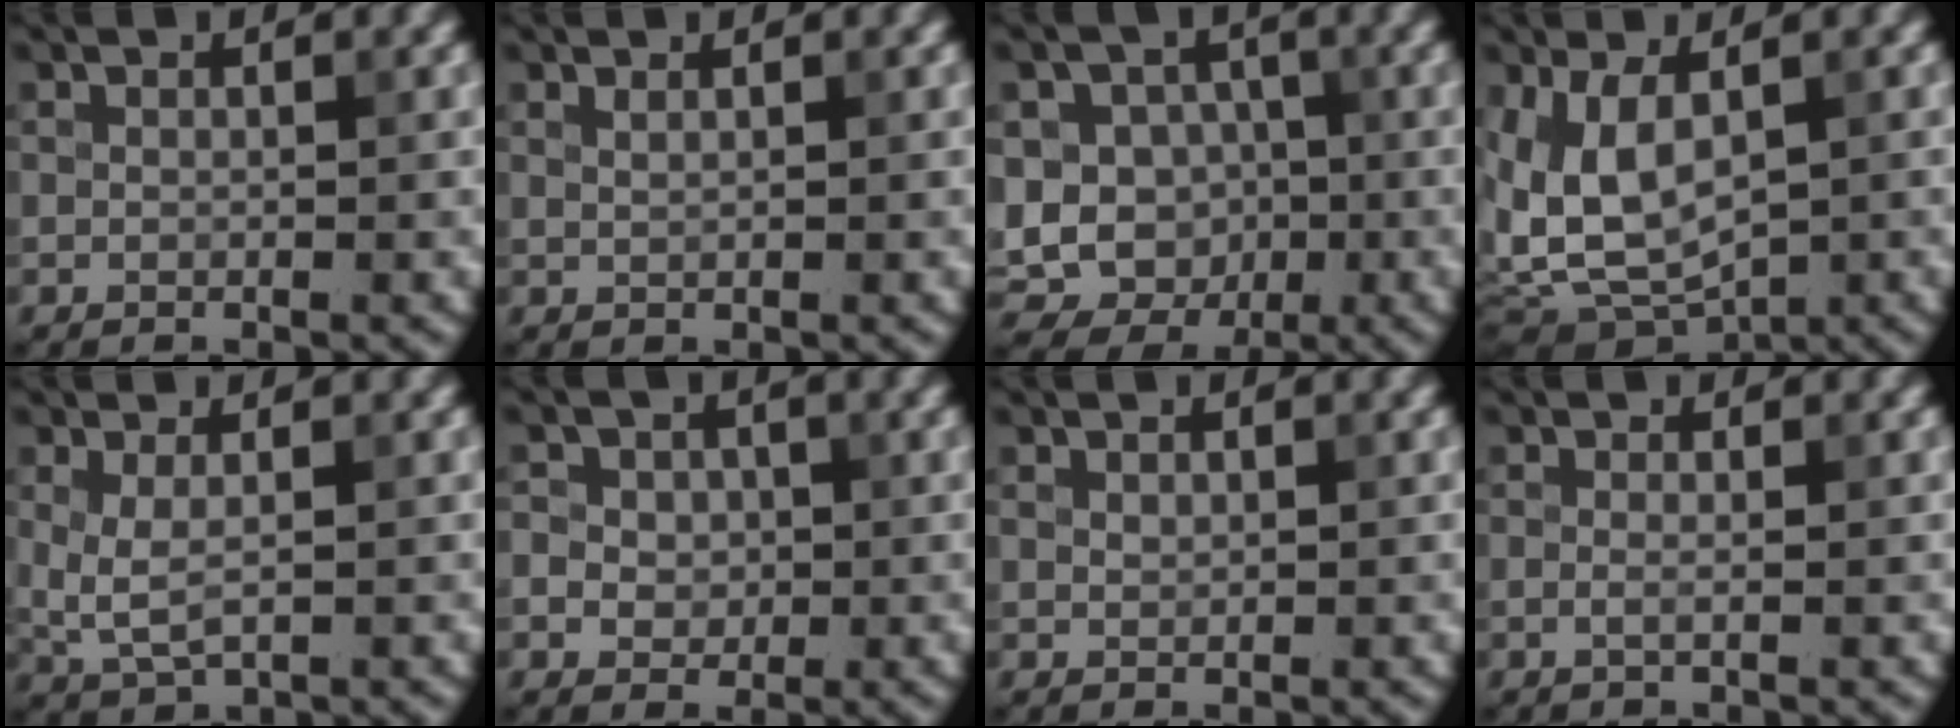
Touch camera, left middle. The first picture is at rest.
{"total": 0.7, "force": [0.5, 0.2, 0.4], "torque": [-0.003, -0.001, 0.008]}
{"total": 12.0, "force": [-1.4, 11.1, 4.5], "torque": [-0.103, 0.017, -0.044]}
{"total": 6.6, "force": [0.2, 3.5, 5.7], "torque": [-0.124, -0.010, 0.013]}
{"total": 2.4, "force": [0.3, 1.0, 2.2], "torque": [-0.054, -0.004, 0.008]}
{"total": 3.8, "force": [0.6, 3.4, 1.7], "torque": [-0.016, 0.020, -0.005]}
{"total": 0.6, "force": [0.4, 0.4, 0.3], "torque": [-0.007, 0.000, 0.009]}
{"total": 0.8, "force": [-0.1, 0.2, 0.8], "torque": [-0.018, -0.006, -0.006]}